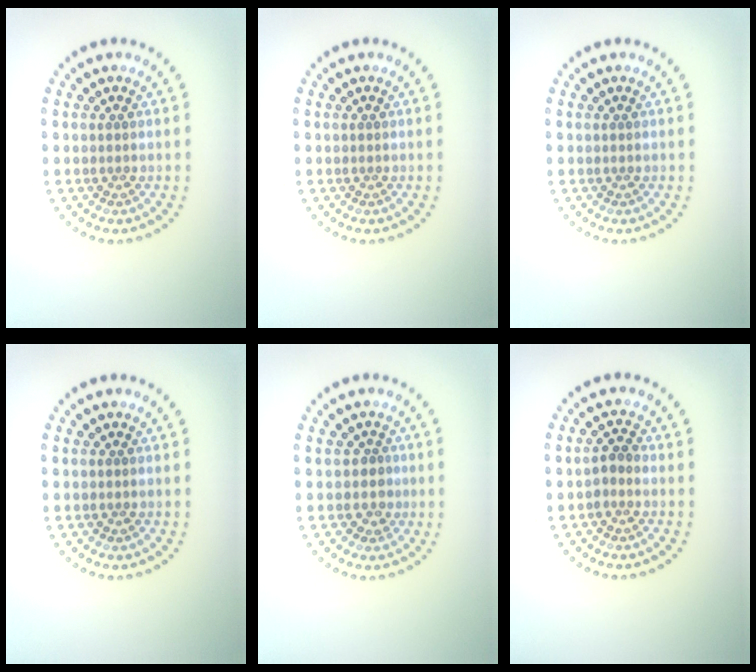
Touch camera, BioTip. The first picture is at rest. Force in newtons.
{"total": 0.0}
{"total": 0.0}
{"total": 0.0}
{"total": 1.2, "press": 0.8, "slide": 0.9}
{"total": 1.3, "press": 1.1, "slide": 0.7}